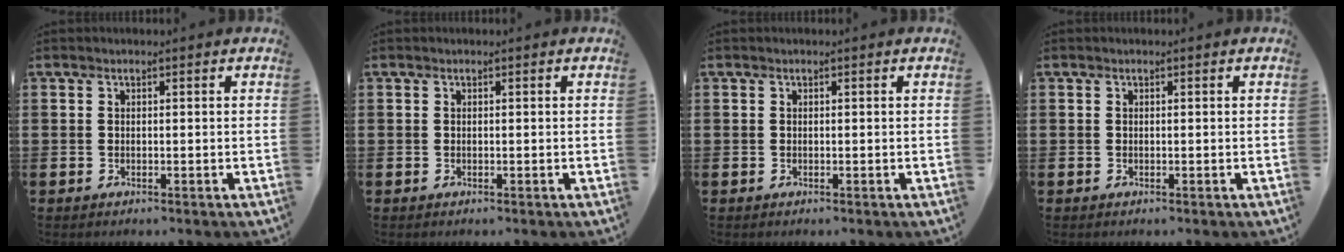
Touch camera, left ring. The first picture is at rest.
{"total": 0.0}
{"total": 0.0}
{"total": 0.0}